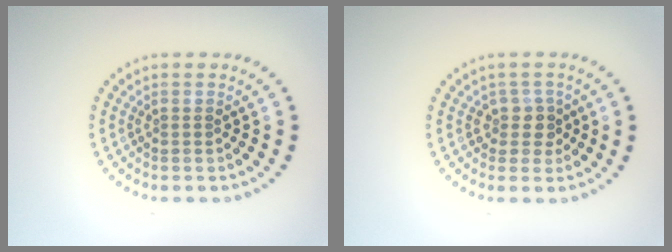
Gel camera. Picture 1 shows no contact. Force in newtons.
{"total": 1.9, "press": 1.6, "slide": 1.2}